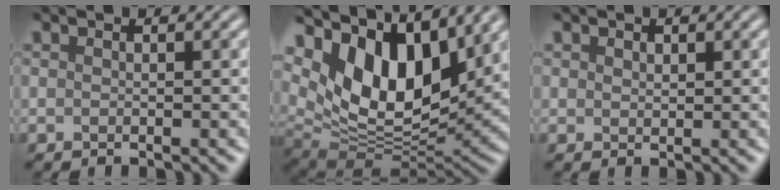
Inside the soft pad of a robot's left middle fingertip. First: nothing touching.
{"total": 11.3, "force": [5.2, 5.9, 8.1], "torque": [-0.160, 0.013, 0.106]}
{"total": 0.8, "force": [0.0, -0.4, -0.7], "torque": [-0.002, 0.003, 0.021]}